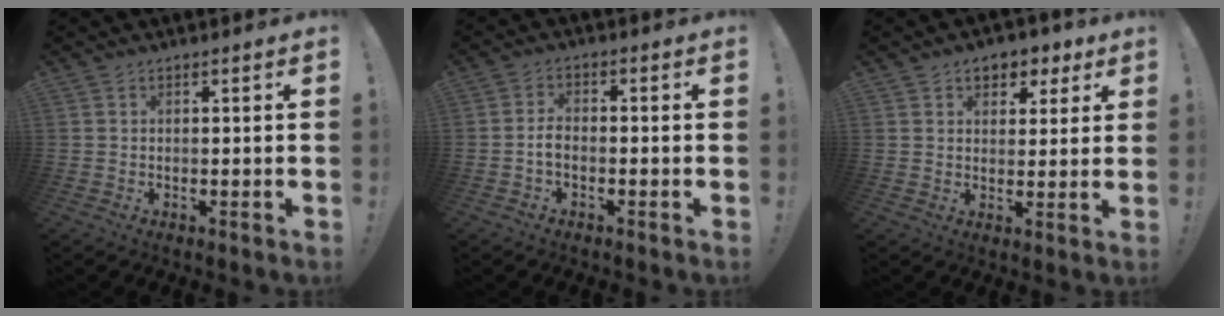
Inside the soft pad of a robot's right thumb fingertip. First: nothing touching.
{"total": 3.3, "force": [-1.1, 1.7, 2.7], "torque": [-0.056, 0.006, -0.019]}
{"total": 6.0, "force": [3.1, 4.6, 2.4], "torque": [-0.023, -0.014, 0.055]}